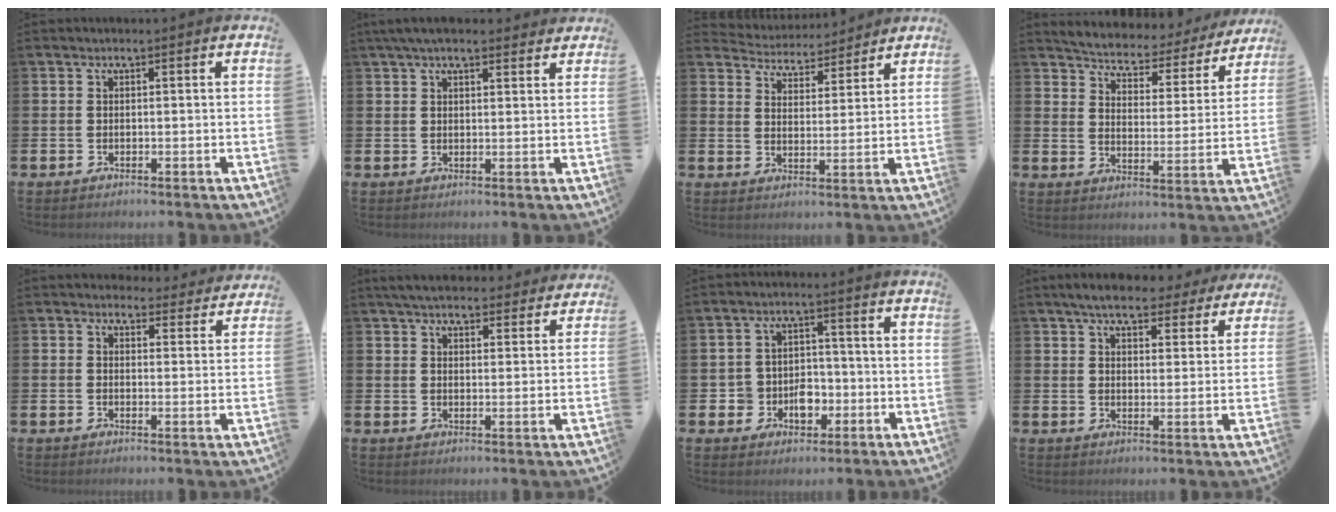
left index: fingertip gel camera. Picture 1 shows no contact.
{"total": 4.0, "force": [3.5, 1.1, 1.7], "torque": [-0.037, -0.008, 0.065]}
{"total": 4.5, "force": [4.4, 1.1, -0.3], "torque": [-0.012, -0.034, 0.075]}
{"total": 4.8, "force": [4.7, 1.1, 0.4], "torque": [-0.038, -0.041, 0.074]}
{"total": 3.8, "force": [3.5, 1.4, -0.2], "torque": [0.009, -0.025, 0.059]}
{"total": 5.3, "force": [5.0, 1.3, 0.9], "torque": [-0.032, -0.022, 0.091]}
{"total": 4.8, "force": [-1.6, 4.1, 1.8], "torque": [-0.031, 0.006, -0.036]}
{"total": 6.5, "force": [6.0, 1.7, 1.8], "torque": [-0.037, -0.028, 0.103]}